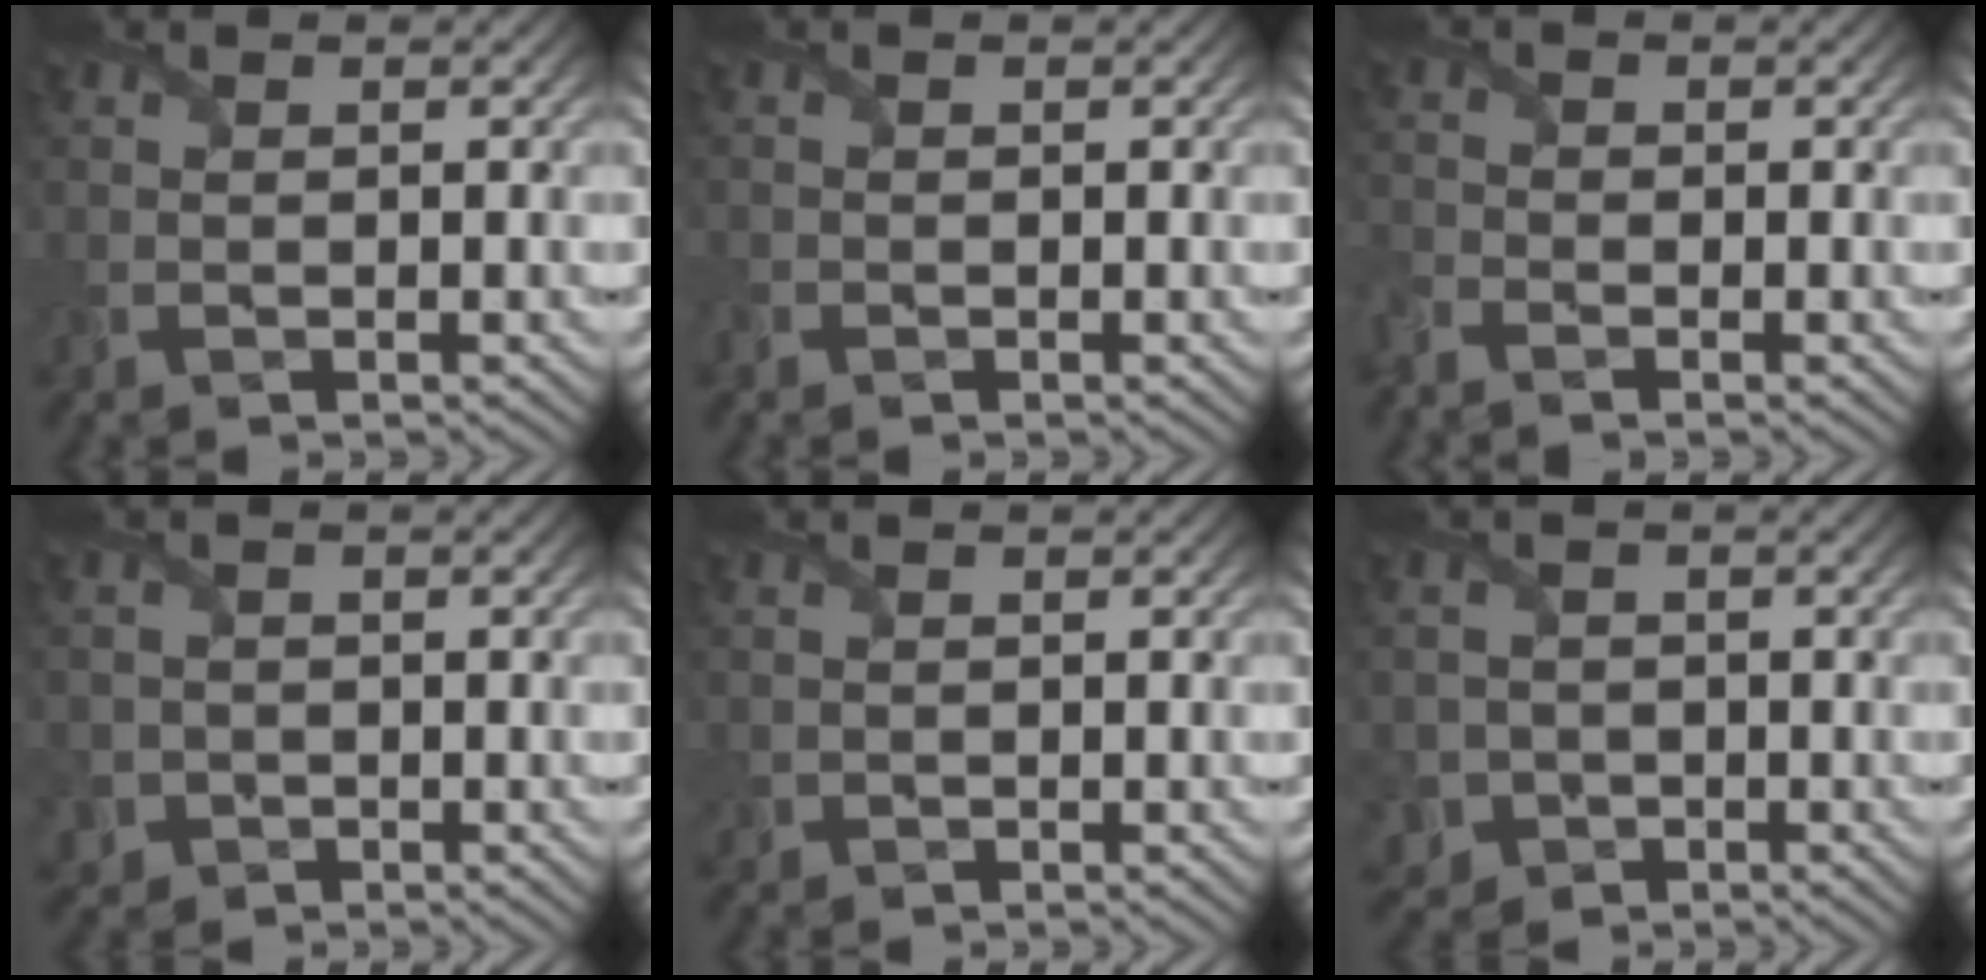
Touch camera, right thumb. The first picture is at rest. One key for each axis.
{"total": 0.6, "fx": -0.5, "fy": 0.3, "fz": 0.0, "tx": -0.001, "ty": -0.005, "tz": -0.009}
{"total": 2.7, "fx": -2.3, "fy": 1.0, "fz": 1.0, "tx": -0.031, "ty": -0.013, "tz": -0.061}
{"total": 2.5, "fx": -1.0, "fy": 2.2, "fz": 0.3, "tx": -0.008, "ty": -0.009, "tz": -0.020}
{"total": 0.7, "fx": -0.1, "fy": 0.7, "fz": 0.2, "tx": -0.006, "ty": -0.006, "tz": -0.001}
{"total": 3.7, "fx": -1.5, "fy": 3.3, "fz": 0.7, "tx": -0.024, "ty": -0.010, "tz": -0.037}